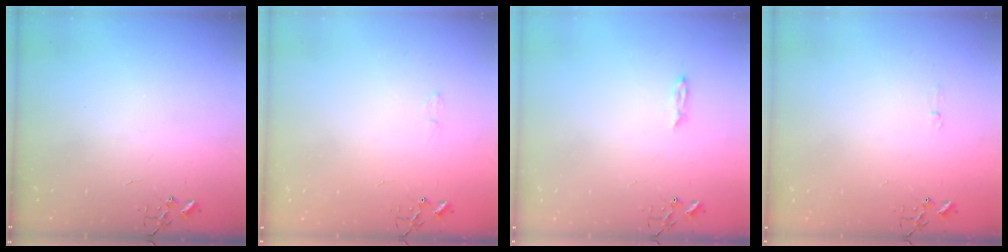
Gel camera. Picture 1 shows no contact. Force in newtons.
{"total": 4.6, "press": 4.6, "slide": 0.7}
{"total": 3.2, "press": 3.2, "slide": 0.4}
{"total": 3.3, "press": 3.2, "slide": 0.4}